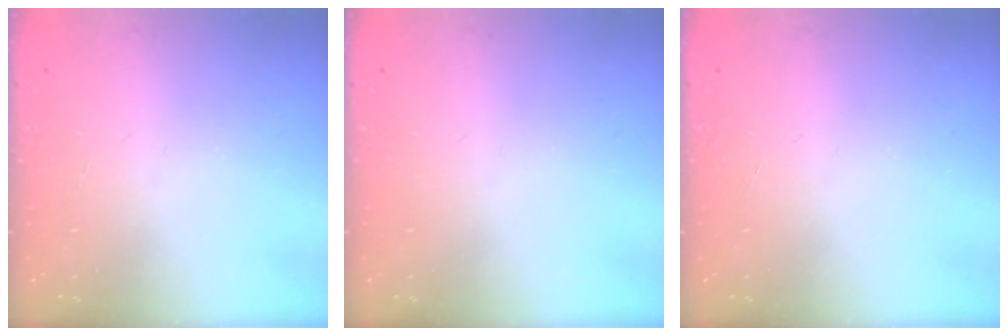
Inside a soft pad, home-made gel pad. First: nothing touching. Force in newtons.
{"total": 0.0}
{"total": 0.0}